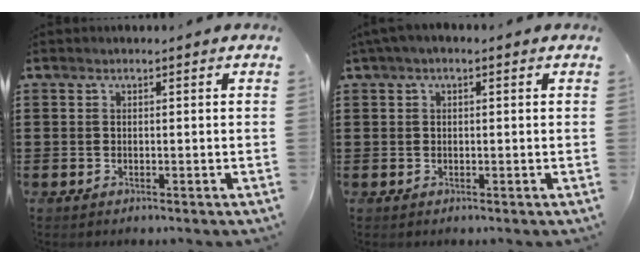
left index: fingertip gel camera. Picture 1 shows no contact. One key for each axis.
{"total": 1.0, "fx": 0.2, "fy": 0.3, "fz": 0.9, "tx": -0.017, "ty": 0.003, "tz": 0.003}